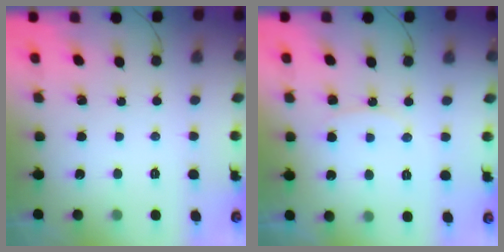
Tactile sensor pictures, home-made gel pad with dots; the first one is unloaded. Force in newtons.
{"total": 7.4, "press": 7.2, "slide": 1.7}